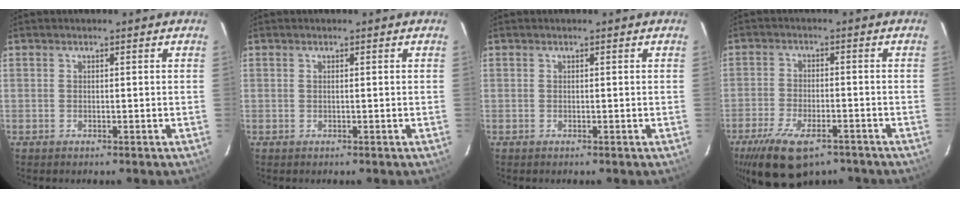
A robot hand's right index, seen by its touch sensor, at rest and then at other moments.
{"total": 0.0}
{"total": 0.0}
{"total": 13.5, "force": [-9.1, 5.8, 8.1], "torque": [-0.174, -0.026, -0.150]}